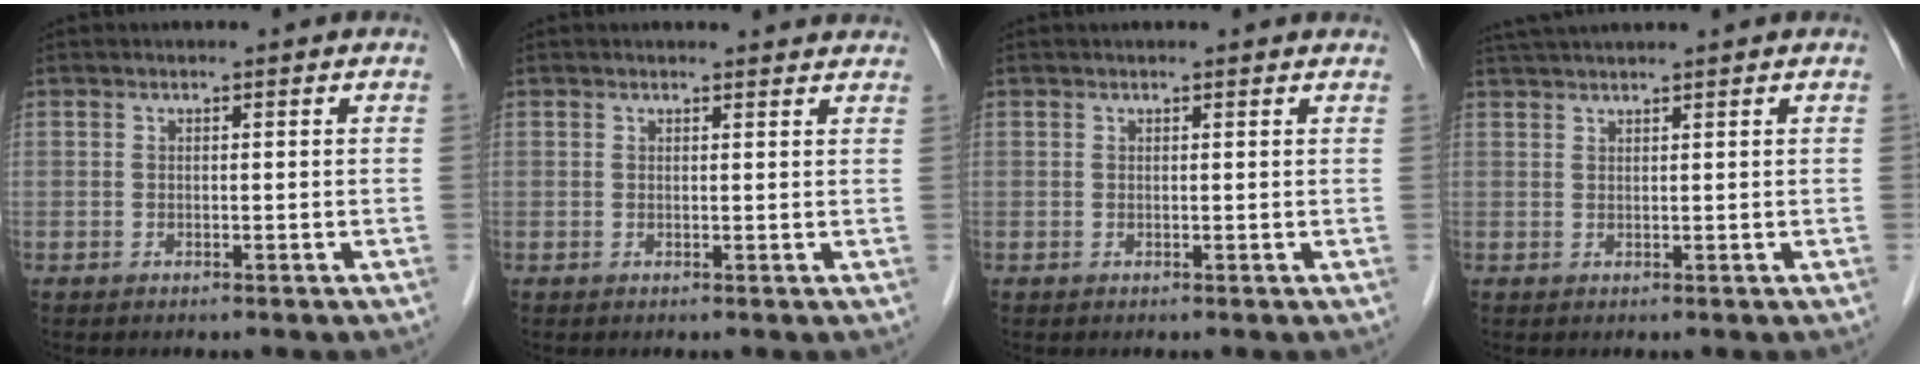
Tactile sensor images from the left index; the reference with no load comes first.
{"total": 3.4, "force": [3.3, 0.6, 0.4], "torque": [-0.008, 0.002, 0.025]}
{"total": 2.8, "force": [2.6, 0.4, 0.8], "torque": [-0.012, 0.020, 0.023]}
{"total": 4.4, "force": [3.9, -0.7, 2.0], "torque": [-0.029, 0.033, 0.072]}